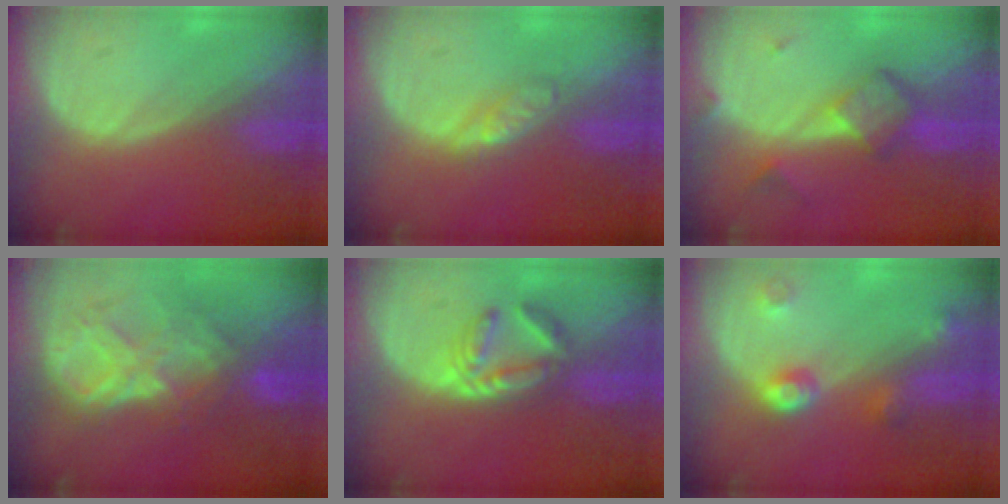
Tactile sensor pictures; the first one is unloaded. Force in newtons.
{"total": 3.1, "press": 3.0, "slide": 0.3}
{"total": 5.6, "press": 5.4, "slide": 1.2}
{"total": 8.9, "press": 7.8, "slide": 4.4}
{"total": 6.0, "press": 5.3, "slide": 2.7}
{"total": 4.5, "press": 4.0, "slide": 2.0}